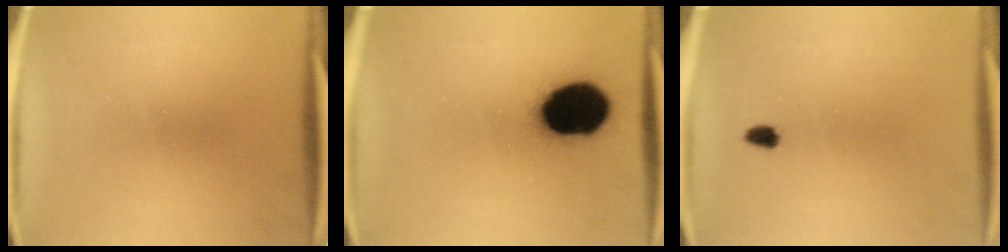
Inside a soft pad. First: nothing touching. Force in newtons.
{"total": 20.1}
{"total": 1.4}